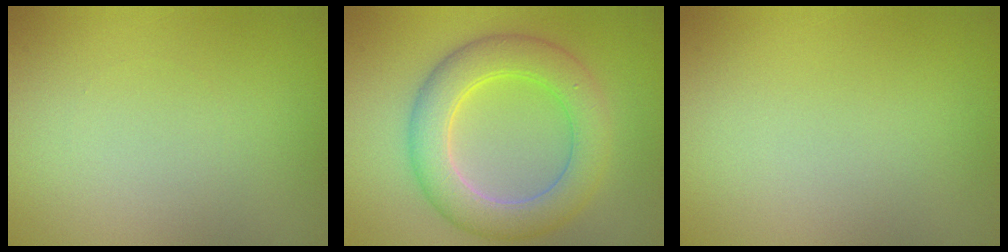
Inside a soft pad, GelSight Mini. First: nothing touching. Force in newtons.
{"total": 6.1, "press": 6.1, "slide": 0.2}
{"total": 0.0}